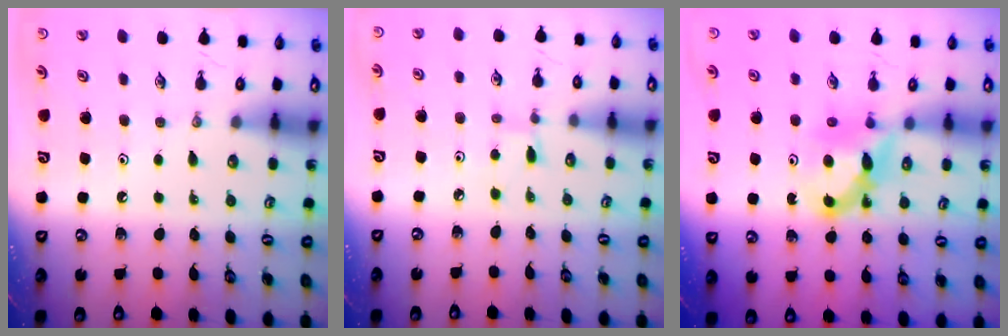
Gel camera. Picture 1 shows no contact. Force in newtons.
{"total": 1.1, "press": 1.1, "slide": 0.1}
{"total": 7.1, "press": 7.0, "slide": 0.7}